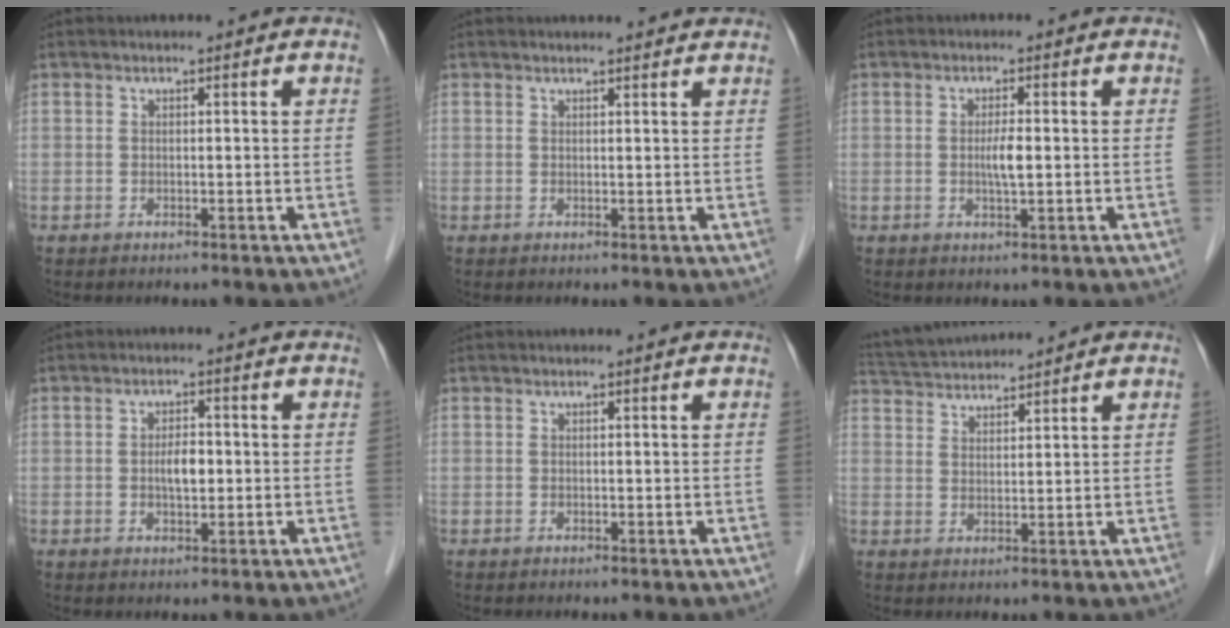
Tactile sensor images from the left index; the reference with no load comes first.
{"total": 3.8, "force": [3.7, 0.3, 0.8], "torque": [-0.014, 0.010, 0.039]}
{"total": 2.6, "force": [-0.1, 0.3, 2.6], "torque": [-0.049, -0.002, -0.002]}
{"total": 3.1, "force": [-0.1, 1.3, 2.8], "torque": [-0.050, 0.002, -0.002]}
{"total": 0.0}
{"total": 8.0, "force": [7.8, 0.2, 1.8], "torque": [-0.041, 0.034, 0.135]}